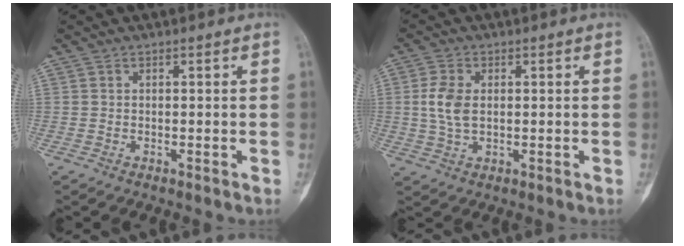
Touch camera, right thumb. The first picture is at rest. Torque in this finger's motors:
{"motor_torque": [0.05, 1.65, 0.68, -0.07, 0.04]}